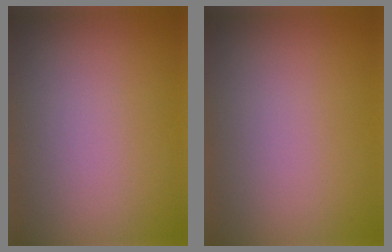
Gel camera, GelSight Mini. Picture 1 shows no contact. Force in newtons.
{"total": 0.0}